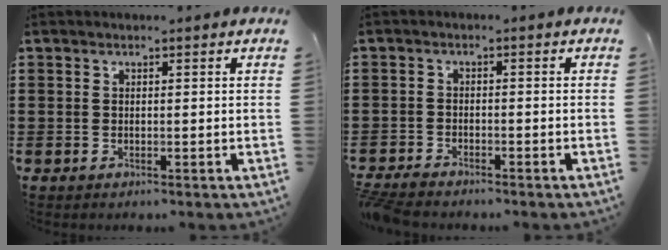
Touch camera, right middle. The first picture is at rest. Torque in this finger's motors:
{"motor_torque": [2.14, 0.00, 0.04, 0.08]}